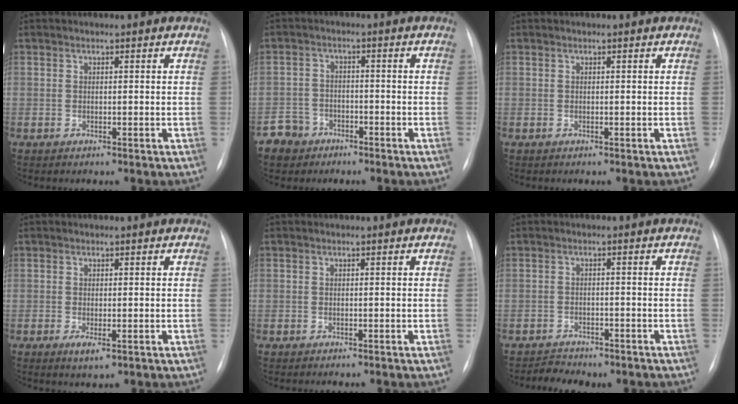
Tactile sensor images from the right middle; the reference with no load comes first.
{"total": 4.3, "force": [-2.9, 3.2, -0.1], "torque": [0.008, 0.008, -0.052]}
{"total": 0.0}
{"total": 2.2, "force": [-0.8, 0.7, 1.9], "torque": [-0.029, -0.004, -0.010]}
{"total": 0.6, "force": [-0.4, 0.4, 0.1], "torque": [-0.006, 0.004, -0.007]}
{"total": 3.5, "force": [-3.1, 1.5, 0.5], "torque": [-0.010, 0.002, -0.042]}